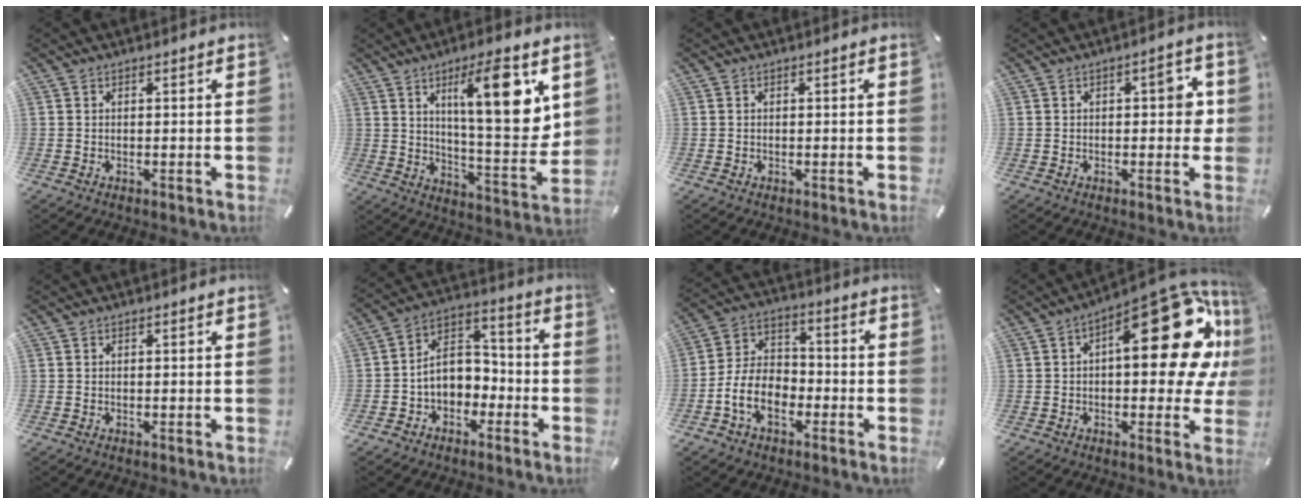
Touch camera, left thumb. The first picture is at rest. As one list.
[{"total": 17.7, "force": [7.5, 4.5, 15.3], "torque": [-0.233, -0.038, 0.108]}, {"total": 0.0}, {"total": 5.5, "force": [0.5, 2.7, 4.8], "torque": [-0.049, -0.001, 0.000]}, {"total": 0.0}, {"total": 8.6, "force": [-2.0, 7.3, 4.1], "torque": [-0.075, 0.011, -0.038]}, {"total": 10.9, "force": [-4.8, 7.4, 6.3], "torque": [-0.146, 0.022, -0.091]}, {"total": 27.2, "force": [7.5, 12.6, 22.8], "torque": [-0.273, -0.055, 0.129]}]